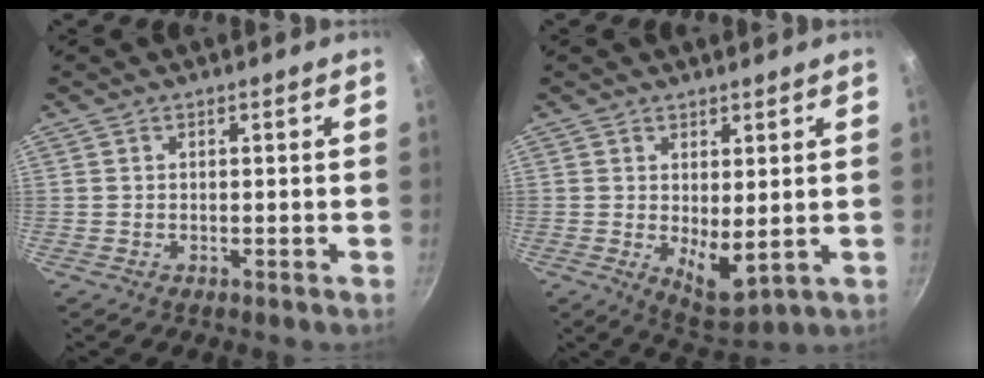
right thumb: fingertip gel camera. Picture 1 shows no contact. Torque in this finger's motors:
{"motor_torque": [0.28, 1.66, 0.89, 0.42, 0.24]}